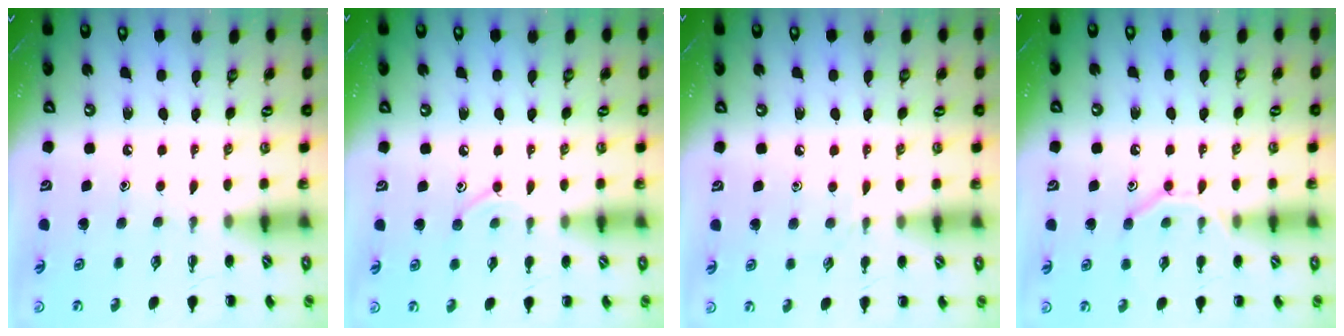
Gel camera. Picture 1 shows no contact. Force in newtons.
{"total": 7.7, "press": 7.4, "slide": 2.2}
{"total": 3.0, "press": 2.8, "slide": 1.1}
{"total": 9.8, "press": 9.7, "slide": 1.6}